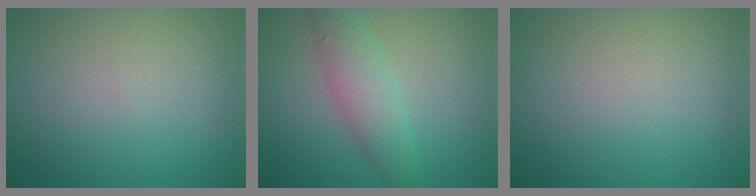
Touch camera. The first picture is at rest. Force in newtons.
{"total": 4.1, "press": 4.1, "slide": 0.1}
{"total": 0.0}